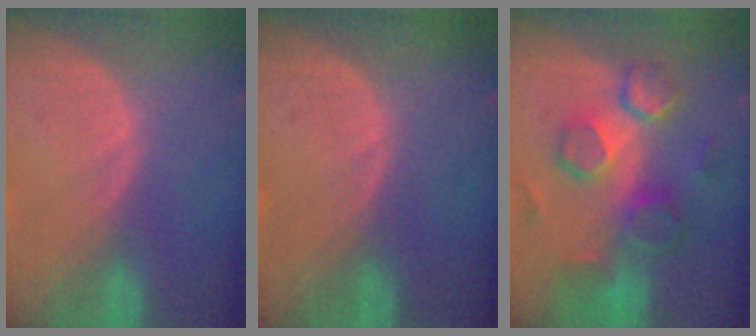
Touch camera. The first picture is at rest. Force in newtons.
{"total": 0.0}
{"total": 9.0, "press": 8.8, "slide": 1.8}